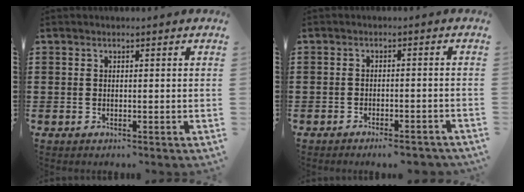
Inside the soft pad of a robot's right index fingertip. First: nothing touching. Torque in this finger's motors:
{"motor_torque": [1.46, 0.68, 0.11, 0.02]}